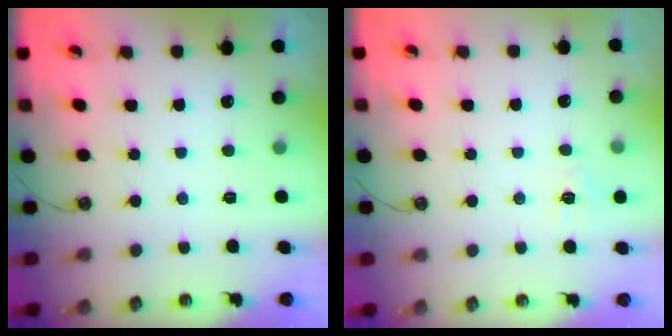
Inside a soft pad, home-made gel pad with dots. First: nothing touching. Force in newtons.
{"total": 7.2, "press": 7.1, "slide": 1.3}